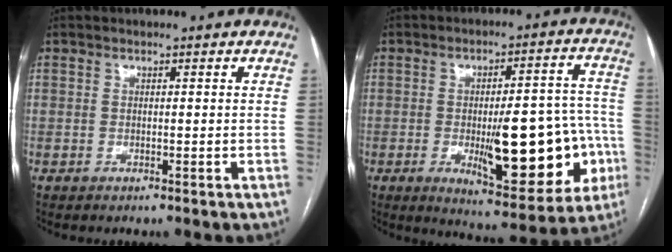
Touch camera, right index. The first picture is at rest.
{"total": 18.5, "force": [-4.5, 5.7, 17.1], "torque": [-0.192, 0.020, -0.044]}